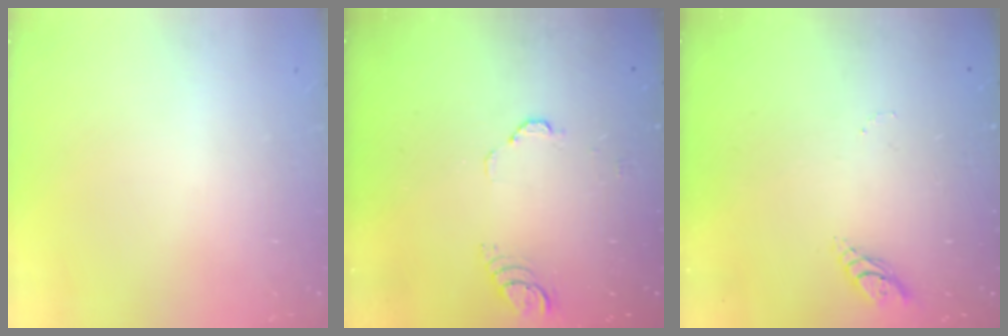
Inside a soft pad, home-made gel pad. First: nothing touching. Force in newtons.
{"total": 3.0, "press": 3.0, "slide": 0.3}
{"total": 4.6, "press": 4.6, "slide": 0.4}